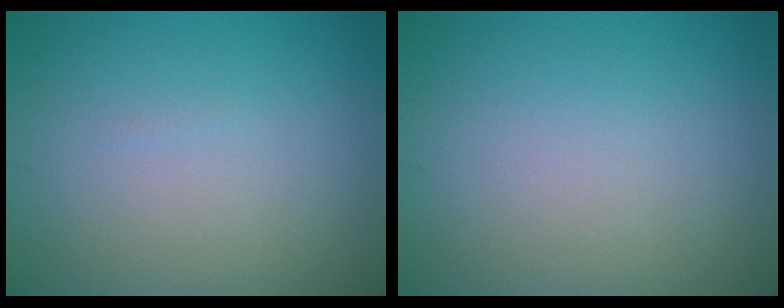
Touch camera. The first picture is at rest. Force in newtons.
{"total": 0.0}